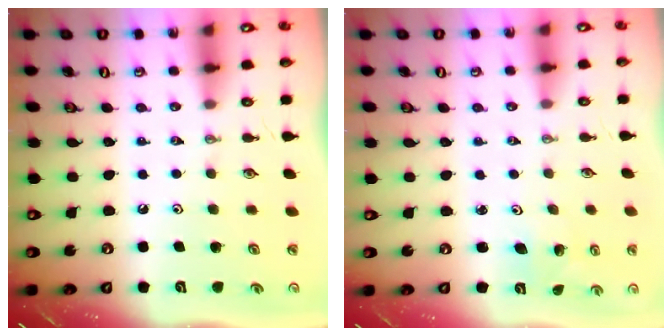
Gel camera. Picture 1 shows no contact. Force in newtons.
{"total": 1.3, "press": 1.3, "slide": 0.1}